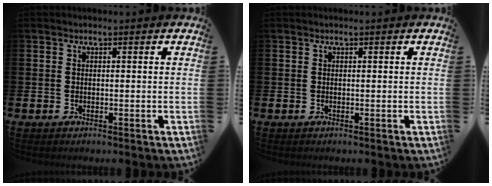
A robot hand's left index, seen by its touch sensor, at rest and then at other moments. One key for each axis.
{"total": 0.0}